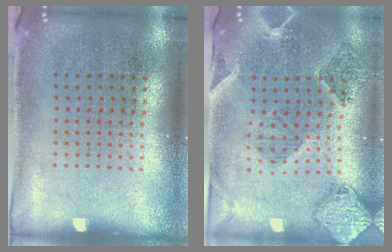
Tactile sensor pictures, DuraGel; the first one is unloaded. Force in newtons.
{"total": 1.6, "press": 1.6, "slide": 0.3}